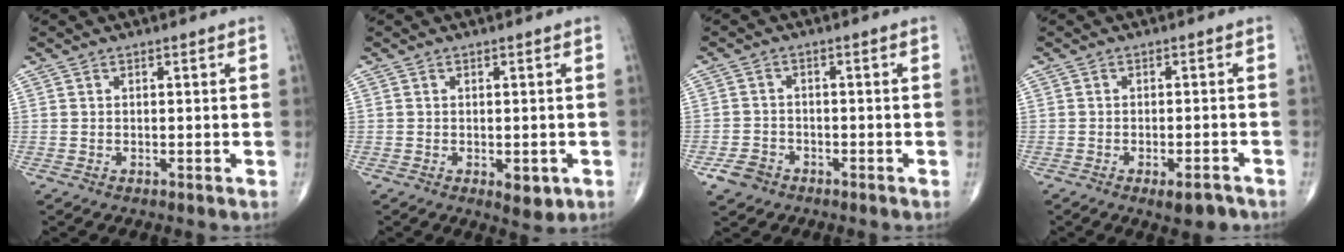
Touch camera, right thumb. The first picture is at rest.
{"total": 3.7, "force": [-1.2, 1.9, 3.0], "torque": [-0.027, -0.005, -0.008]}
{"total": 3.8, "force": [-2.3, 2.8, 1.1], "torque": [-0.013, 0.015, -0.040]}
{"total": 4.3, "force": [-2.8, 1.6, 2.9], "torque": [-0.036, 0.013, -0.034]}